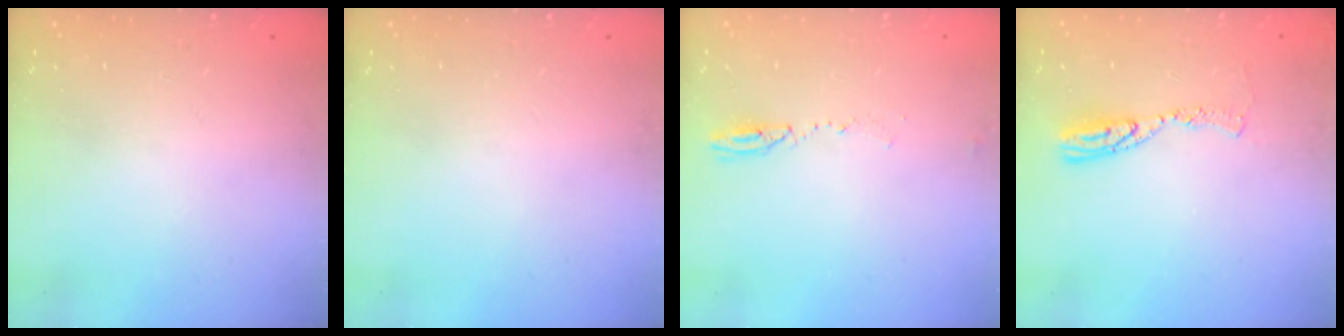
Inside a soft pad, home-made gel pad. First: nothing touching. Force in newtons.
{"total": 0.0}
{"total": 3.9, "press": 3.8, "slide": 1.2}
{"total": 8.2, "press": 8.1, "slide": 0.7}